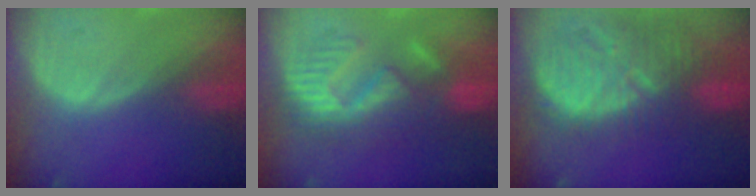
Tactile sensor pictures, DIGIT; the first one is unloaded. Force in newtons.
{"total": 8.7, "press": 8.6, "slide": 1.4}
{"total": 12.2, "press": 11.3, "slide": 4.5}